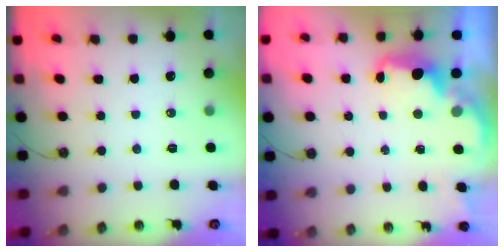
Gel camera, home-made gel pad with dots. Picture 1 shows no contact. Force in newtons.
{"total": 2.4, "press": 2.3, "slide": 0.7}